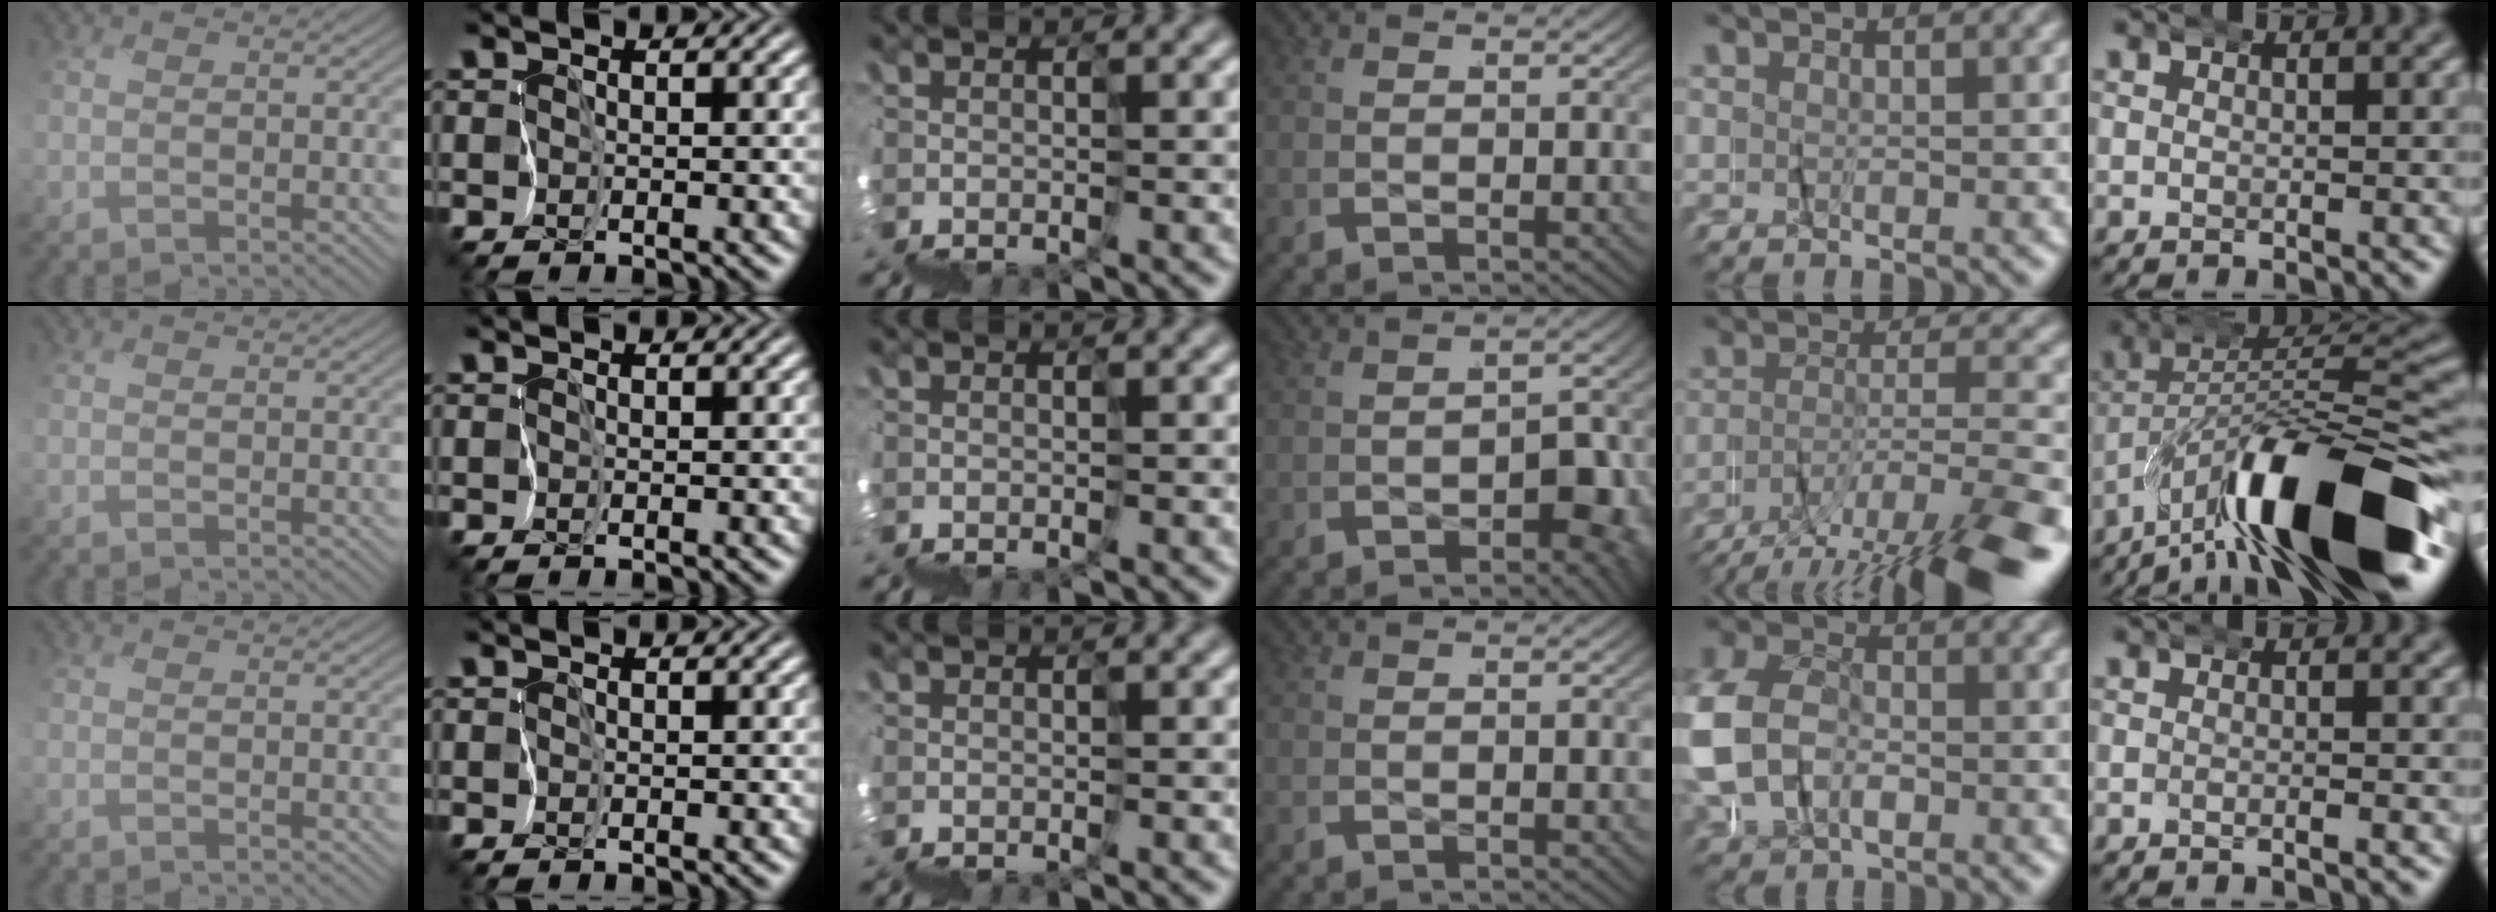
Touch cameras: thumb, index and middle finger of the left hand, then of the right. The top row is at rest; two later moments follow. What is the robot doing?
{"motion": "wrap", "object": "felt sheet"}